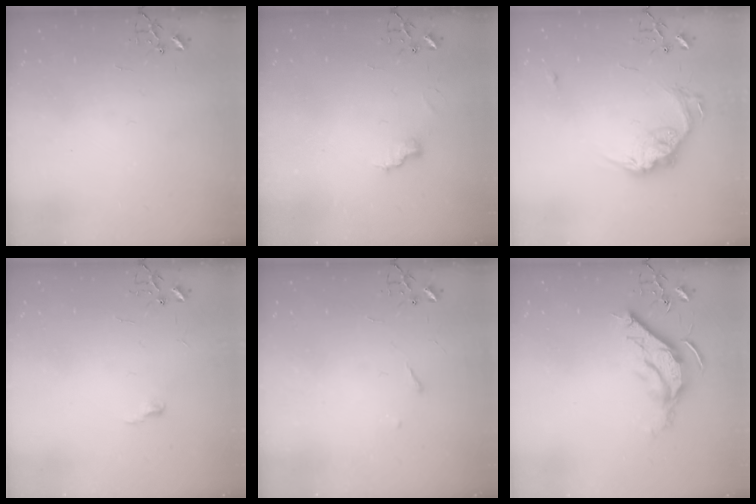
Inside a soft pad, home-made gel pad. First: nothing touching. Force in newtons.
{"total": 7.4, "press": 7.4, "slide": 0.4}
{"total": 15.4, "press": 15.4, "slide": 1.0}
{"total": 3.4, "press": 3.4, "slide": 0.5}
{"total": 2.9, "press": 2.8, "slide": 0.5}
{"total": 11.7, "press": 11.6, "slide": 1.3}